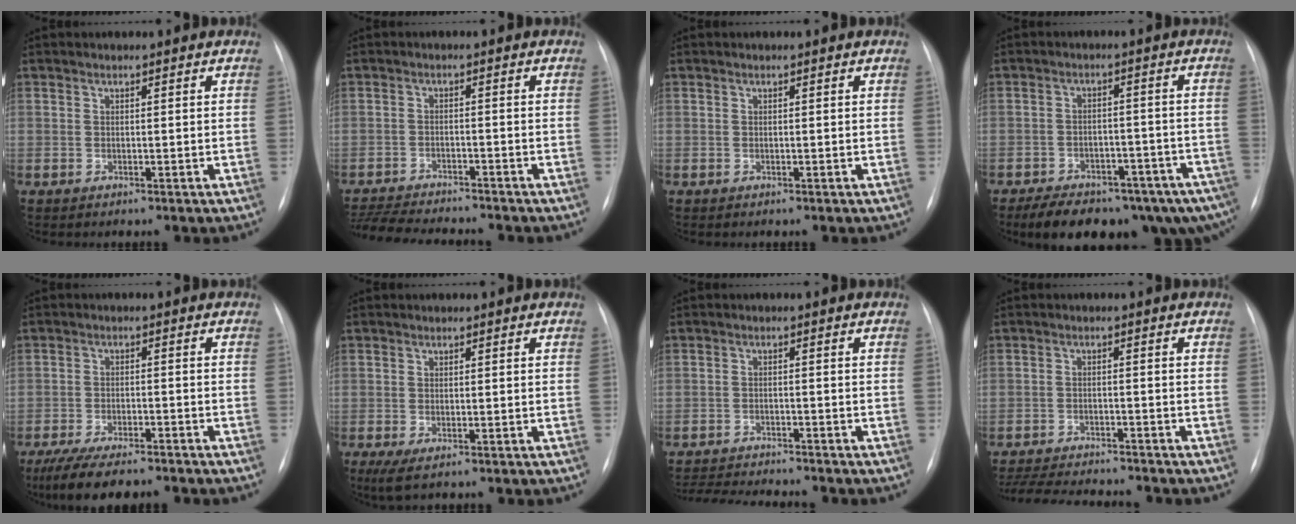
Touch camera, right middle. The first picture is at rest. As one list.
[{"total": 11.2, "force": [-10.4, 0.9, 4.0], "torque": [-0.064, -0.006, -0.161]}, {"total": 0.0}, {"total": 18.9, "force": [-14.0, 7.7, 10.1], "torque": [-0.119, 0.011, -0.178]}, {"total": 11.4, "force": [-9.5, 2.1, 6.0], "torque": [-0.096, -0.018, -0.145]}, {"total": 2.2, "force": [-1.0, 0.7, 1.9], "torque": [-0.036, -0.006, -0.013]}, {"total": 10.1, "force": [-9.4, 0.5, 3.5], "torque": [-0.052, -0.007, -0.143]}, {"total": 12.8, "force": [-11.8, 1.7, 4.7], "torque": [-0.085, -0.011, -0.171]}]